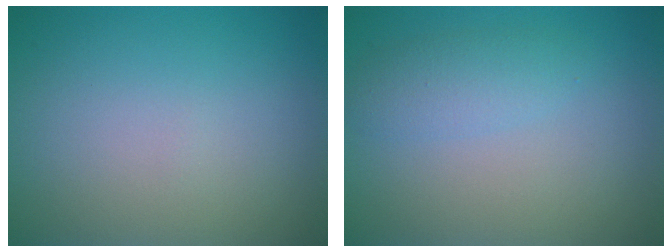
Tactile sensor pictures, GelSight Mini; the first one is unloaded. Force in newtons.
{"total": 2.1, "press": 2.1, "slide": 0.1}